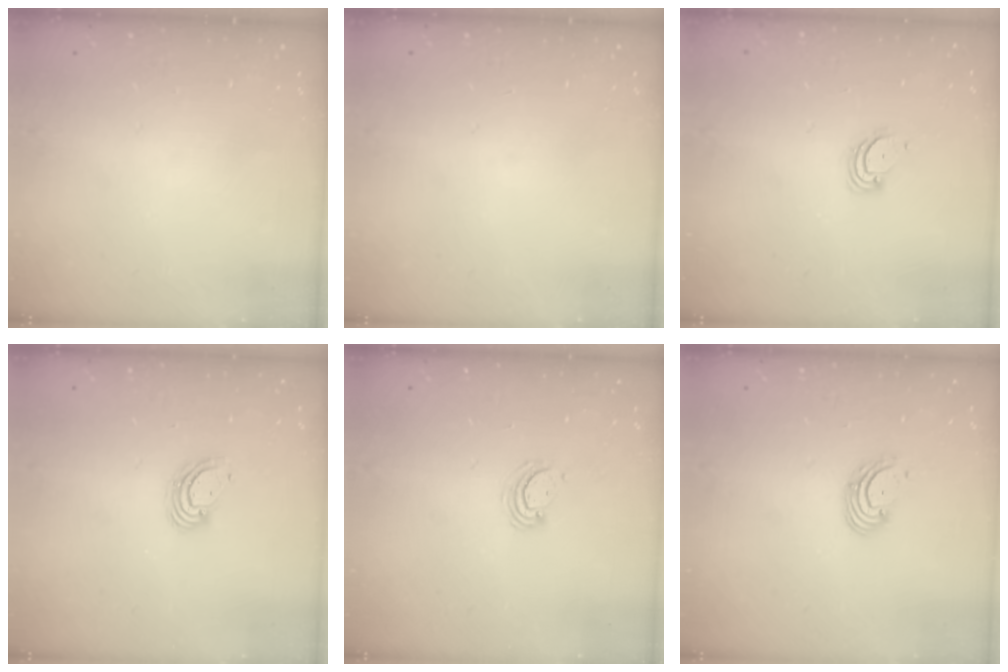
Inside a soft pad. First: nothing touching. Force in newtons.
{"total": 0.0}
{"total": 3.3, "press": 3.3, "slide": 0.3}
{"total": 4.4, "press": 4.4, "slide": 0.4}
{"total": 4.3, "press": 4.3, "slide": 0.4}
{"total": 2.9, "press": 2.9, "slide": 0.1}